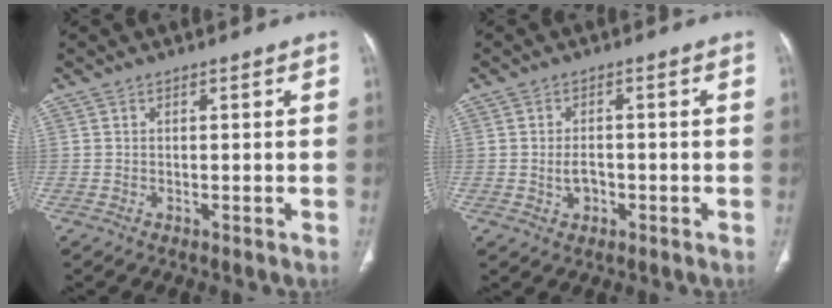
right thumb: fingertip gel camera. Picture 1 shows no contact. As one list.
[{"total": 3.1, "force": [-0.7, 2.2, 2.0], "torque": [-0.030, 0.008, -0.011]}]